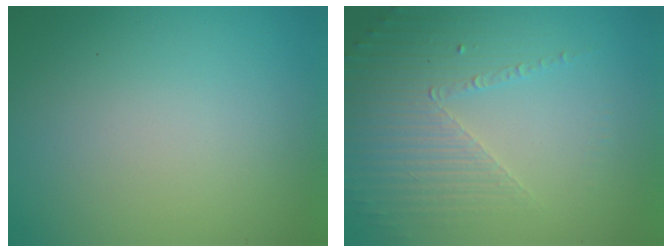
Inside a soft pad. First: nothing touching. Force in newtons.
{"total": 3.8, "press": 3.3, "slide": 1.9}